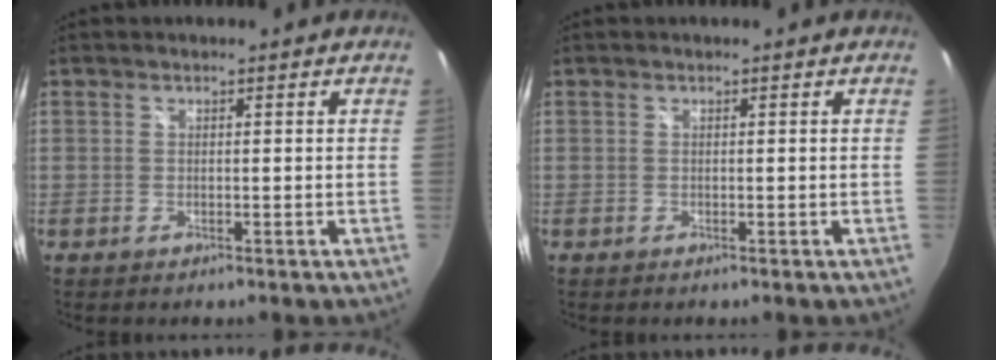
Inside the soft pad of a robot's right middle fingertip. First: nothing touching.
{"total": 0.0}